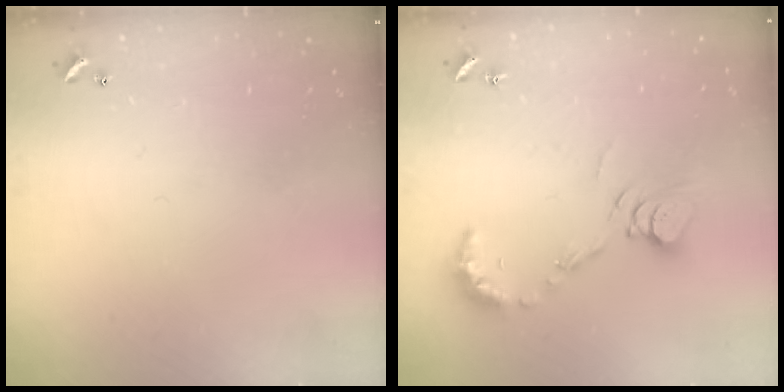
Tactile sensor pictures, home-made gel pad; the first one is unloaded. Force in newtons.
{"total": 9.3, "press": 9.3, "slide": 0.3}